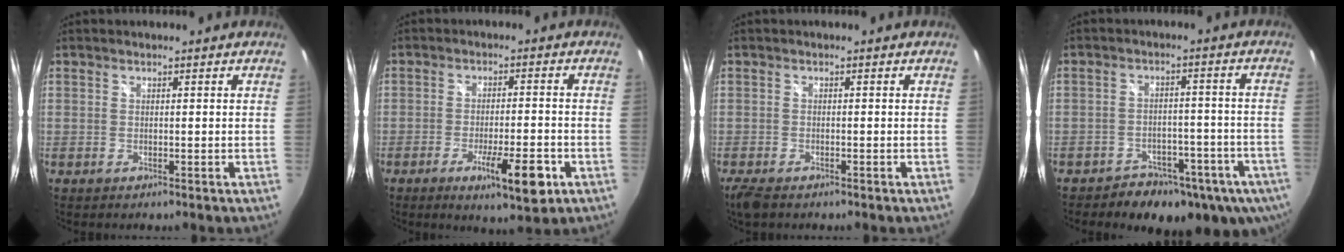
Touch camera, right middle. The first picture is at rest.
{"total": 9.1, "force": [-4.5, 1.7, 7.8], "torque": [-0.135, -0.017, -0.065]}
{"total": 3.9, "force": [-2.9, 1.4, 2.2], "torque": [-0.052, -0.016, -0.055]}
{"total": 15.2, "force": [-10.1, 8.5, 7.6], "torque": [-0.137, -0.007, -0.125]}